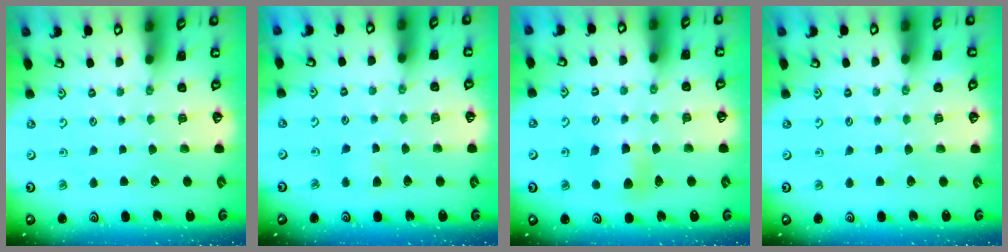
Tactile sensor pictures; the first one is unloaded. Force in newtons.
{"total": 3.5, "press": 3.5, "slide": 0.6}
{"total": 5.8, "press": 5.8, "slide": 0.4}
{"total": 0.0}